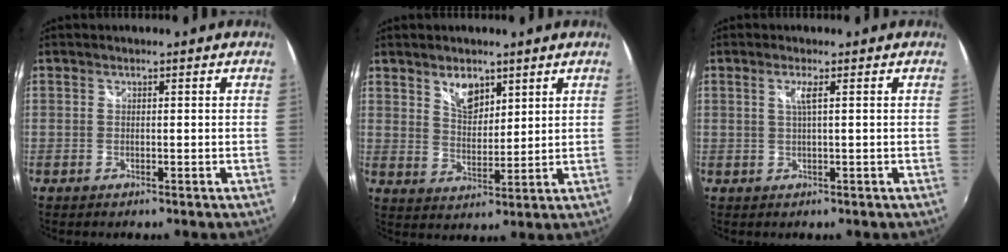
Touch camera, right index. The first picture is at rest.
{"total": 5.8, "force": [3.7, 3.2, 3.2], "torque": [-0.045, 0.002, 0.068]}
{"total": 1.8, "force": [0.4, -0.4, 1.7], "torque": [-0.033, -0.002, 0.009]}